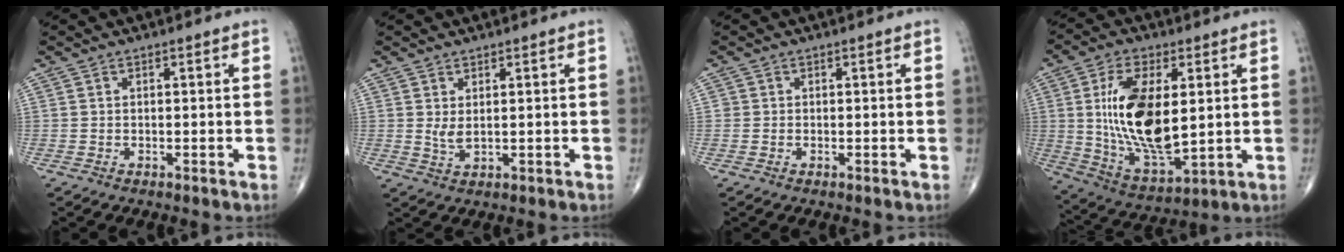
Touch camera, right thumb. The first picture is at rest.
{"total": 2.3, "force": [0.6, 0.9, 2.1], "torque": [-0.041, -0.011, 0.016]}
{"total": 0.5, "force": [0.0, 0.5, 0.0], "torque": [0.005, 0.003, -0.001]}
{"total": 19.8, "force": [2.9, 9.4, 17.2], "torque": [-0.315, -0.022, 0.065]}